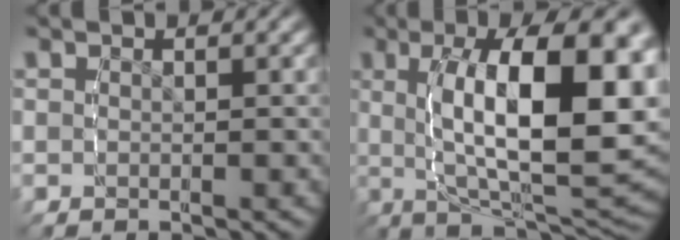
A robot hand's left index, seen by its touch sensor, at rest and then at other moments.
{"total": 14.0, "force": [-0.2, 5.7, 12.7], "torque": [-0.193, -0.002, 0.004]}